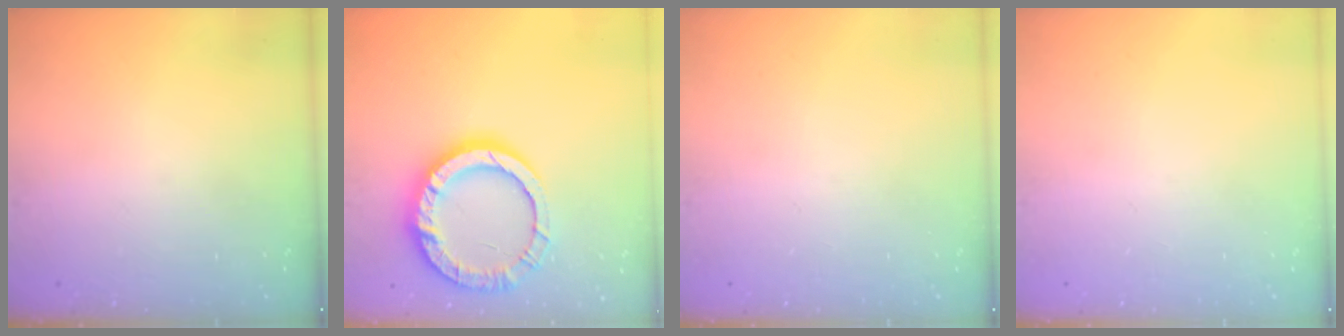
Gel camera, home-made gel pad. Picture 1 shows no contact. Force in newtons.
{"total": 17.0, "press": 17.0, "slide": 1.3}
{"total": 0.0}
{"total": 0.0}